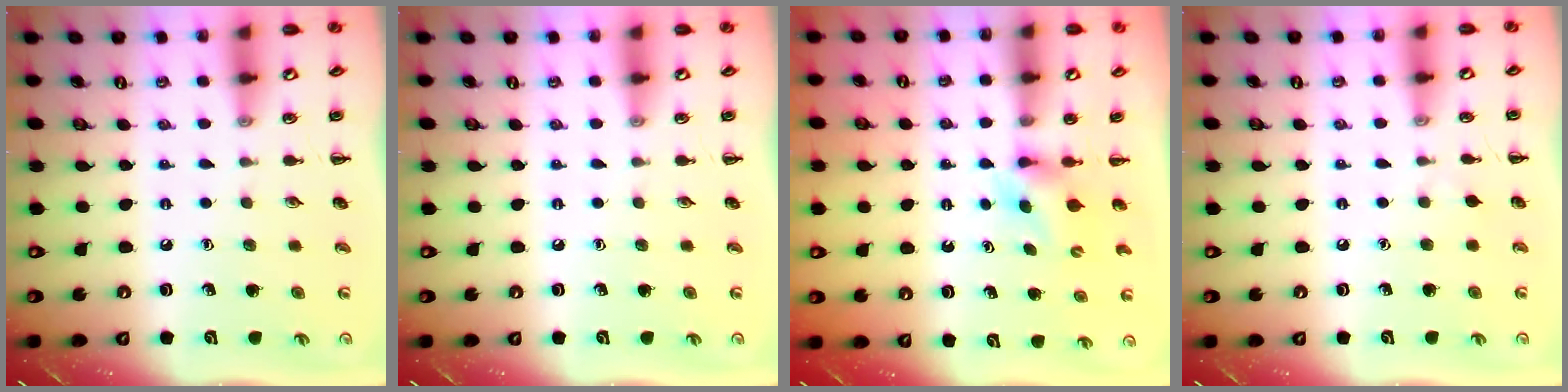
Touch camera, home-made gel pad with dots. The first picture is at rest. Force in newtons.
{"total": 0.0}
{"total": 3.8, "press": 3.6, "slide": 1.2}
{"total": 2.4, "press": 2.3, "slide": 0.9}